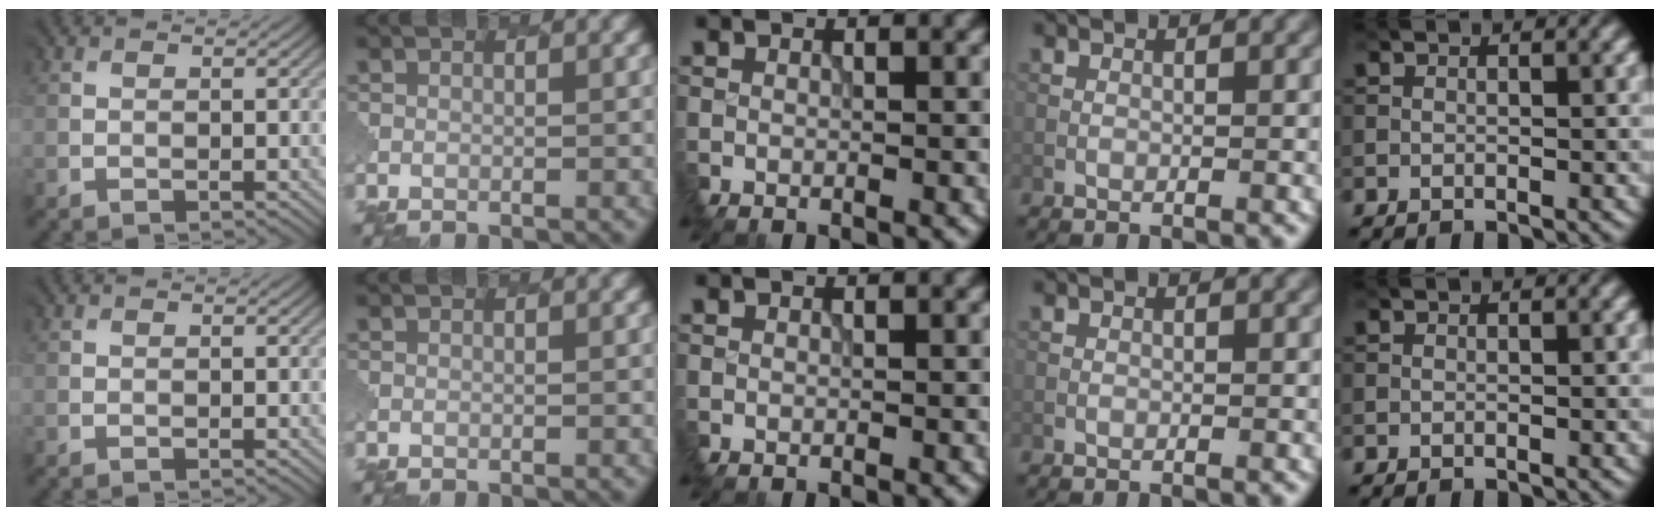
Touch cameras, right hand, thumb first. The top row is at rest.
{}